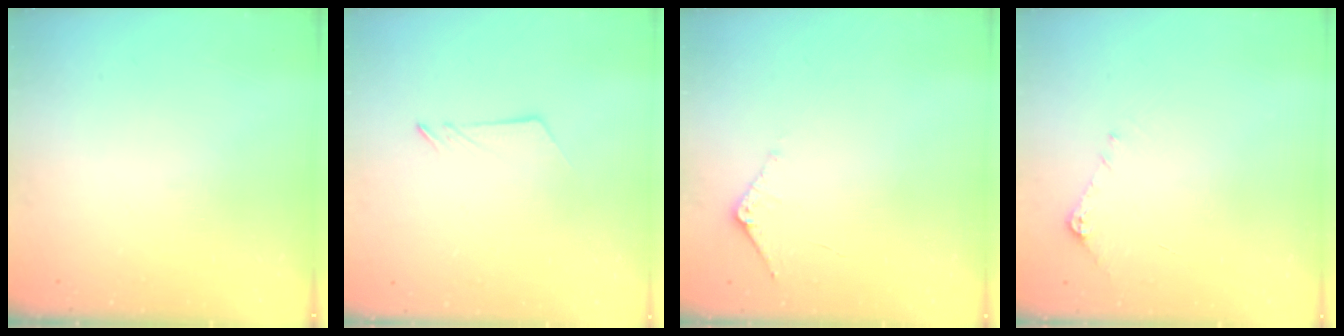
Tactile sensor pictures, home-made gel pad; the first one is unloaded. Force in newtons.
{"total": 2.5, "press": 2.5, "slide": 0.2}
{"total": 5.7, "press": 5.7, "slide": 0.6}
{"total": 5.1, "press": 5.0, "slide": 0.7}